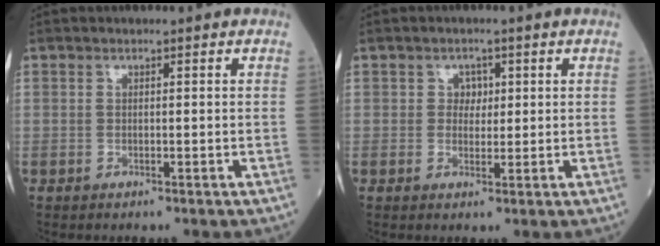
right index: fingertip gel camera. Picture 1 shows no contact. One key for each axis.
{"total": 2.1, "fx": 0.6, "fy": 1.8, "fz": 1.0, "tx": -0.007, "ty": -0.001, "tz": 0.005}